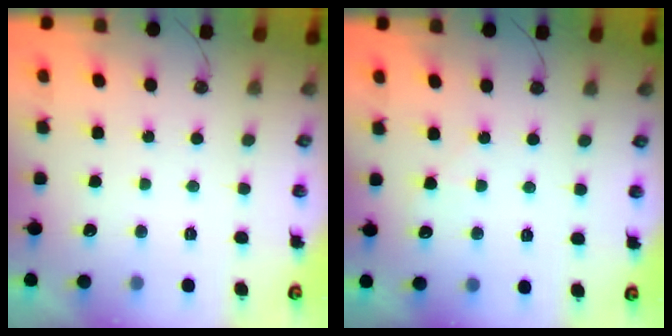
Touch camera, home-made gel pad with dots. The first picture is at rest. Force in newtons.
{"total": 5.0, "press": 4.9, "slide": 0.7}